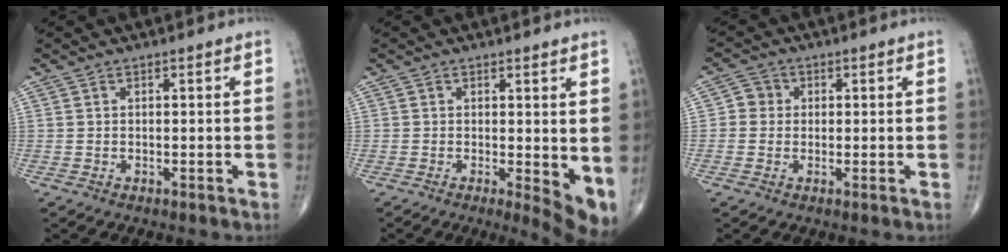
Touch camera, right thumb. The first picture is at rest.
{"total": 6.5, "force": [0.0, 2.4, 6.0], "torque": [-0.074, -0.013, 0.003]}
{"total": 3.1, "force": [0.2, 3.0, 0.7], "torque": [0.010, 0.008, -0.005]}